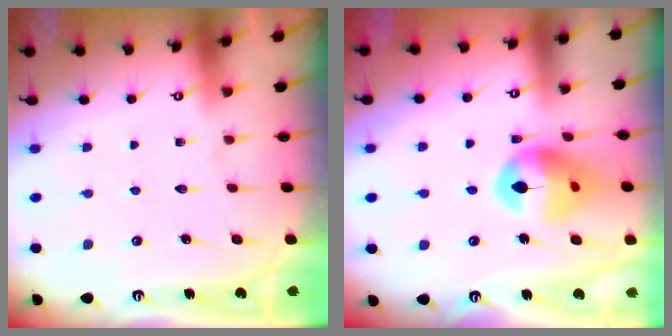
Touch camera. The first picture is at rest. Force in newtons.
{"total": 14.0, "press": 13.9, "slide": 1.9}